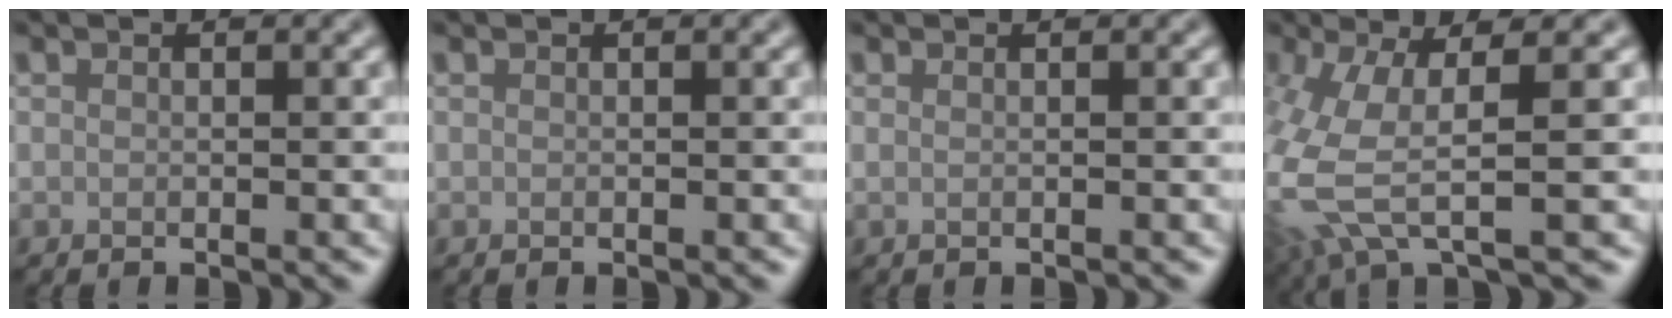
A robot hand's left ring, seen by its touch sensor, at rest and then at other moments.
{"total": 0.0}
{"total": 0.9, "force": [0.2, 0.4, 0.7], "torque": [-0.007, -0.002, -0.005]}
{"total": 6.9, "force": [-0.8, 2.0, 6.5], "torque": [-0.163, -0.010, -0.016]}